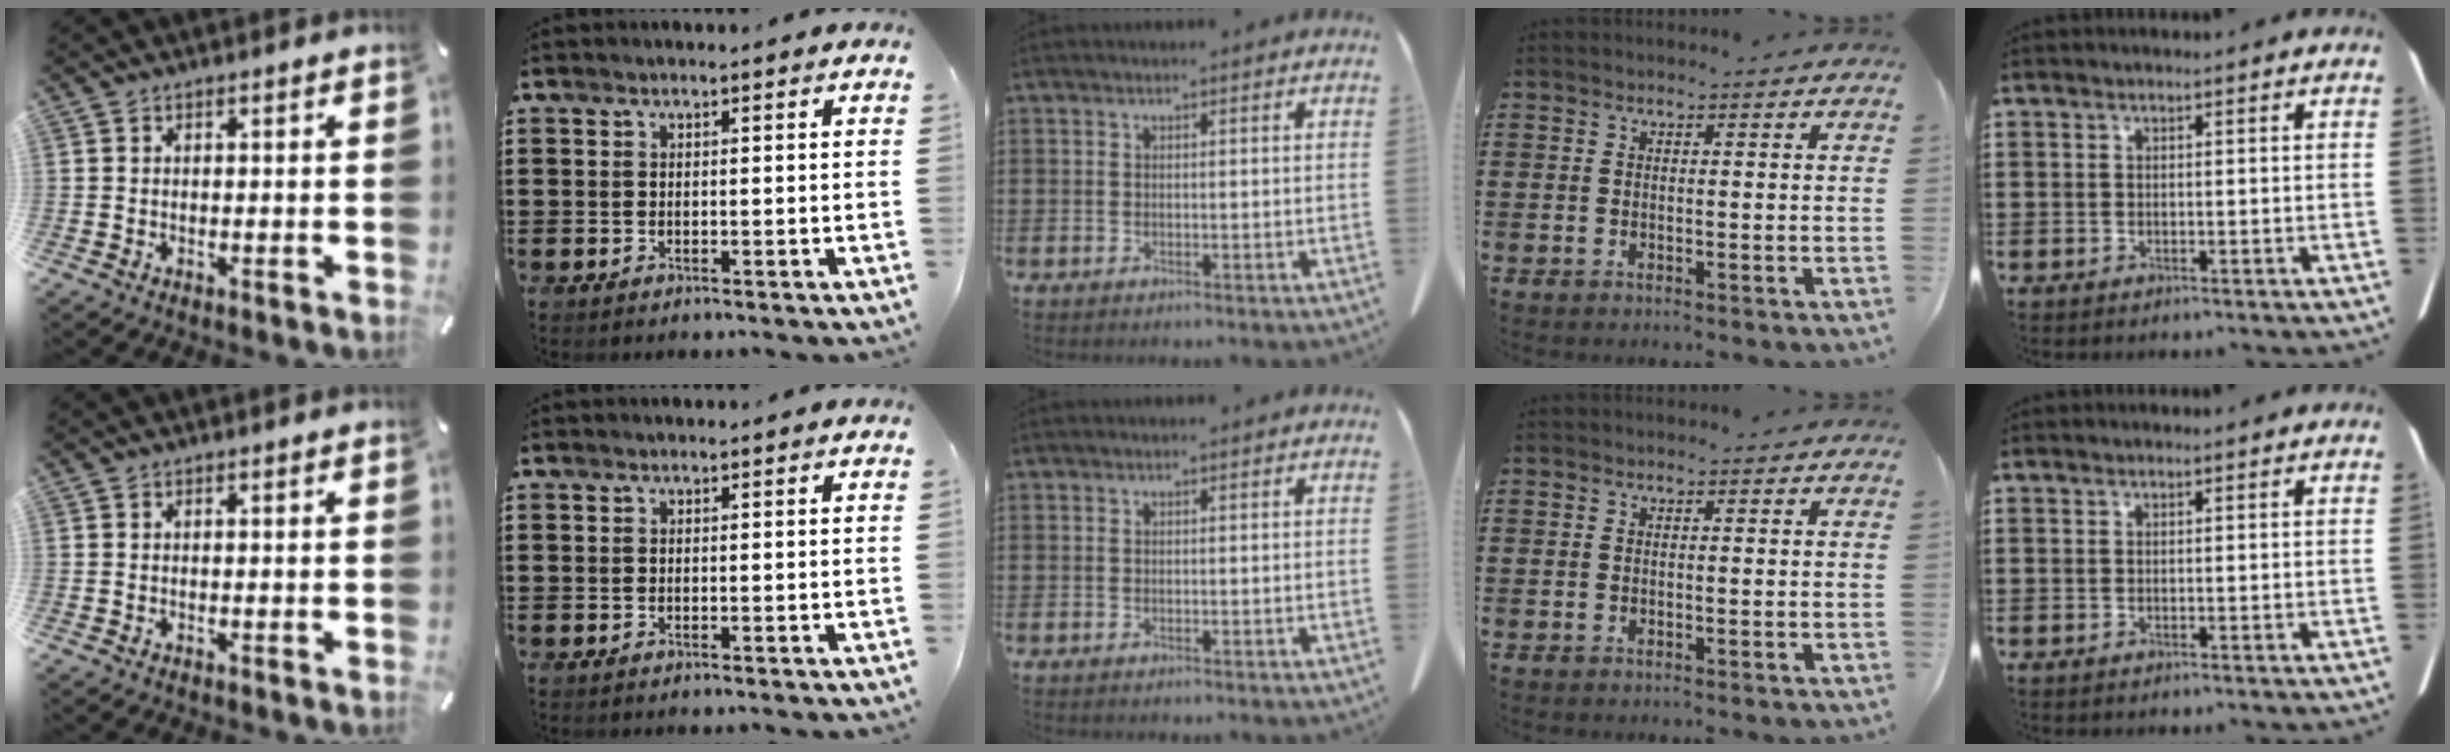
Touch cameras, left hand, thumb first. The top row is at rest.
{}